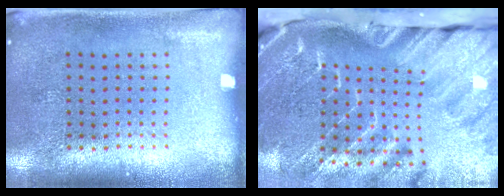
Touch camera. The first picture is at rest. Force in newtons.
{"total": 4.5, "press": 3.2, "slide": 3.2}